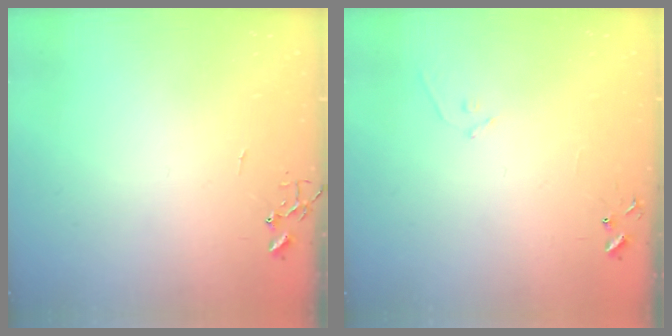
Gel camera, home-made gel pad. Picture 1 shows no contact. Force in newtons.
{"total": 7.4, "press": 7.3, "slide": 0.6}